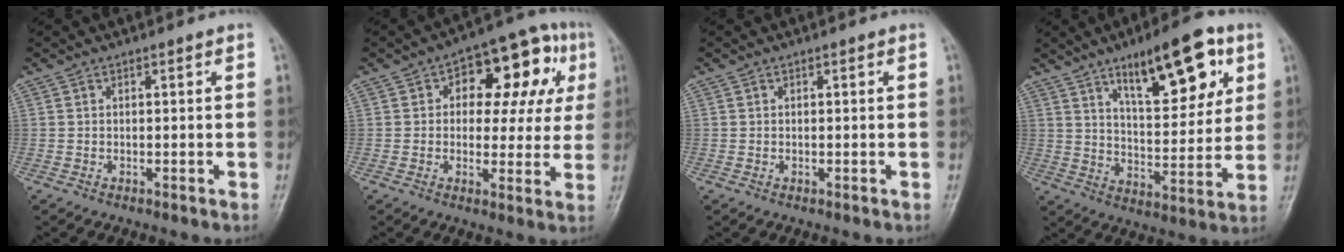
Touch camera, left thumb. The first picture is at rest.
{"total": 16.1, "force": [4.5, 9.3, 12.4], "torque": [-0.100, 0.028, 0.053]}
{"total": 0.0}
{"total": 17.5, "force": [9.0, 6.5, 13.6], "torque": [-0.164, -0.038, 0.141]}